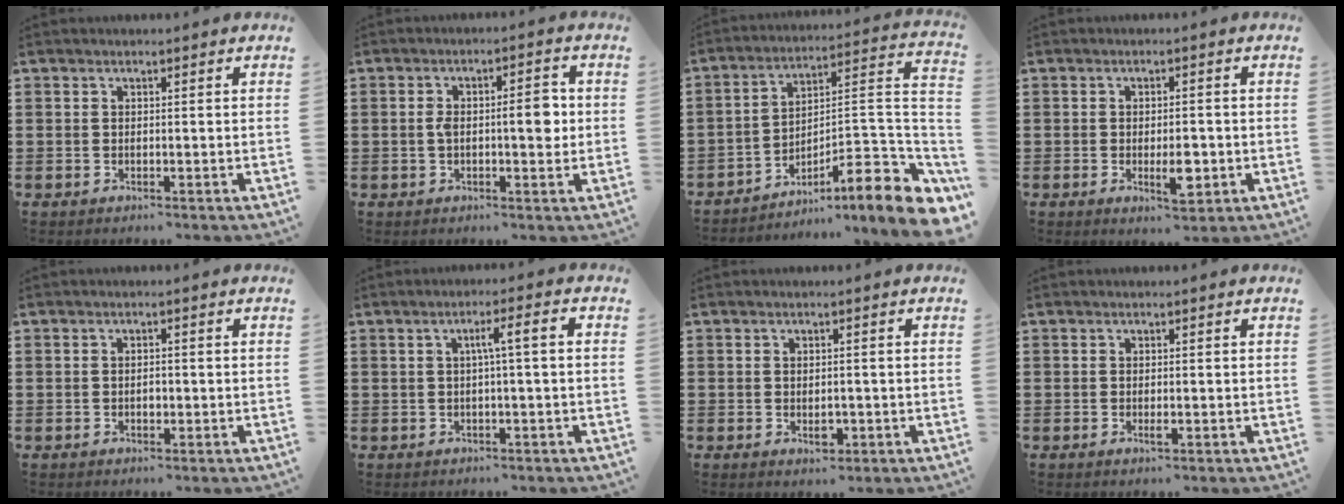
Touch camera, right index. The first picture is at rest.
{"total": 5.0, "force": [0.0, 1.8, 4.7], "torque": [-0.071, -0.001, -0.007]}
{"total": 8.7, "force": [-5.5, 1.1, 6.6], "torque": [-0.089, -0.021, -0.113]}
{"total": 4.5, "force": [-1.2, 1.7, 4.0], "torque": [-0.058, 0.002, -0.021]}
{"total": 1.4, "force": [-0.3, 0.6, 1.2], "torque": [-0.024, -0.001, -0.005]}
{"total": 3.6, "force": [0.0, 0.0, 3.6], "torque": [-0.066, 0.001, -0.005]}
{"total": 2.3, "force": [-0.4, 1.2, 2.0], "torque": [-0.029, -0.003, -0.009]}
{"total": 1.0, "force": [-0.2, 0.3, 1.0], "torque": [-0.019, -0.004, -0.003]}